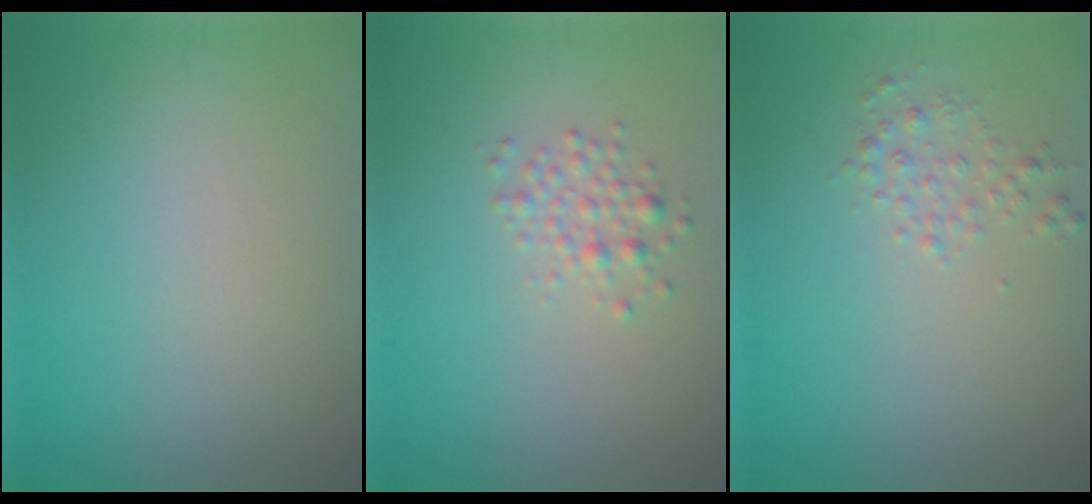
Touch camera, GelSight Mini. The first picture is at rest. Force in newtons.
{"total": 1.7, "press": 1.7, "slide": 0.1}
{"total": 1.5, "press": 1.5, "slide": 0.0}